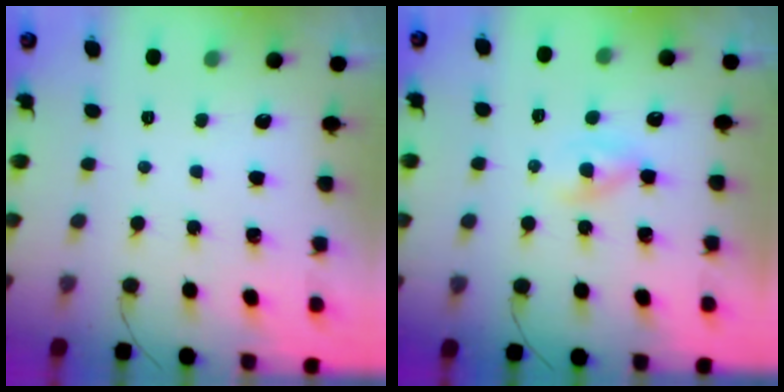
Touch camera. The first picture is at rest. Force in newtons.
{"total": 2.2, "press": 2.0, "slide": 1.0}